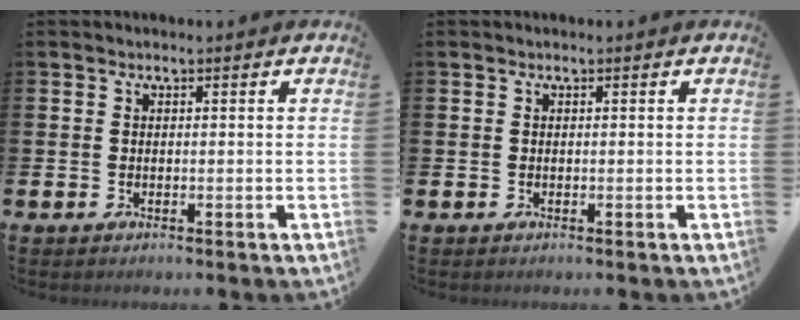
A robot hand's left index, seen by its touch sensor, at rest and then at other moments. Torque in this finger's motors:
{"motor_torque": [0.00, 0.00, 0.00, 0.00]}